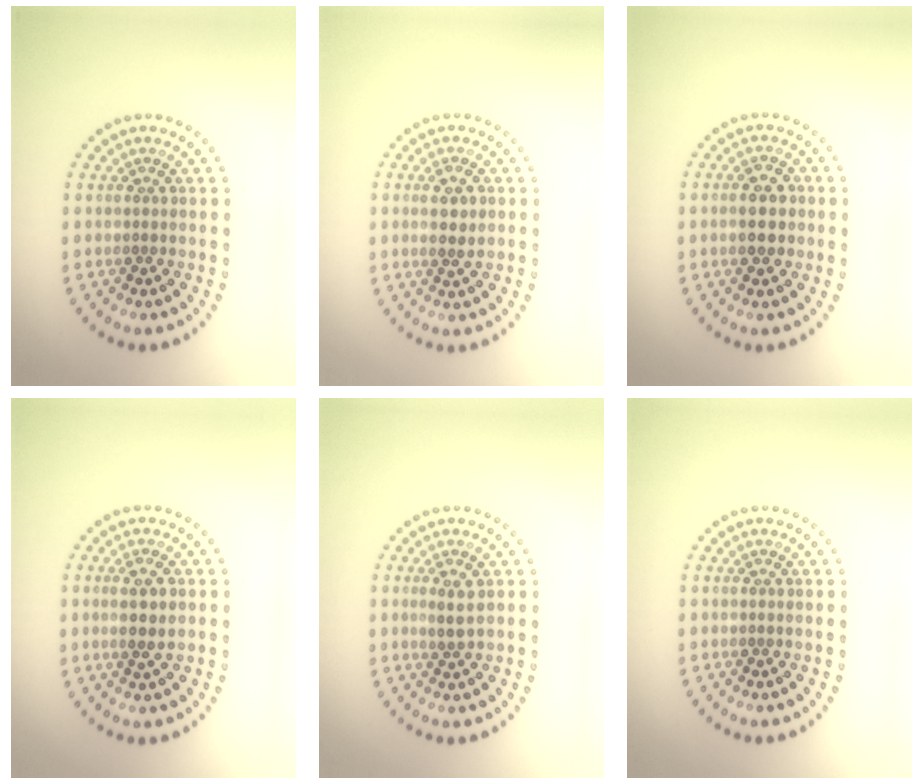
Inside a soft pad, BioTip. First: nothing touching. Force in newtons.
{"total": 1.7, "press": 1.6, "slide": 0.4}
{"total": 2.8, "press": 2.8, "slide": 0.3}
{"total": 2.1, "press": 2.0, "slide": 0.7}
{"total": 1.8, "press": 1.7, "slide": 0.5}
{"total": 0.0}